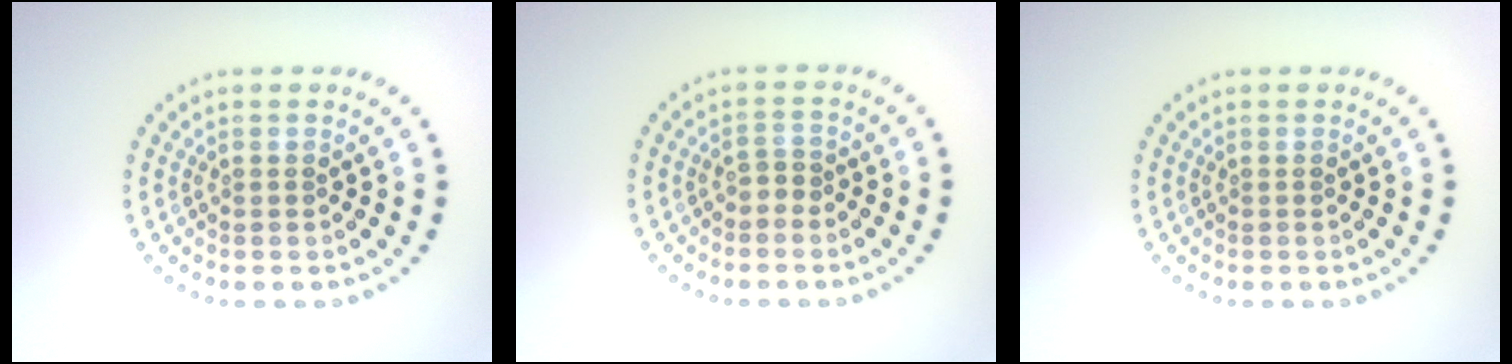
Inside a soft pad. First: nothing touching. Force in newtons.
{"total": 1.0, "press": 0.8, "slide": 0.5}
{"total": 0.0}